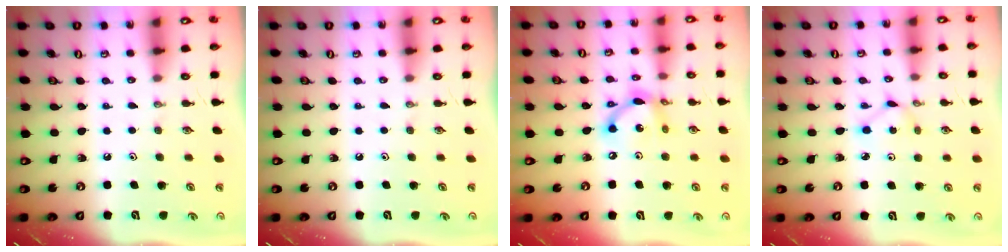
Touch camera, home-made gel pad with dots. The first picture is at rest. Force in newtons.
{"total": 0.0}
{"total": 11.5, "press": 11.5, "slide": 0.6}
{"total": 2.3, "press": 2.3, "slide": 0.3}